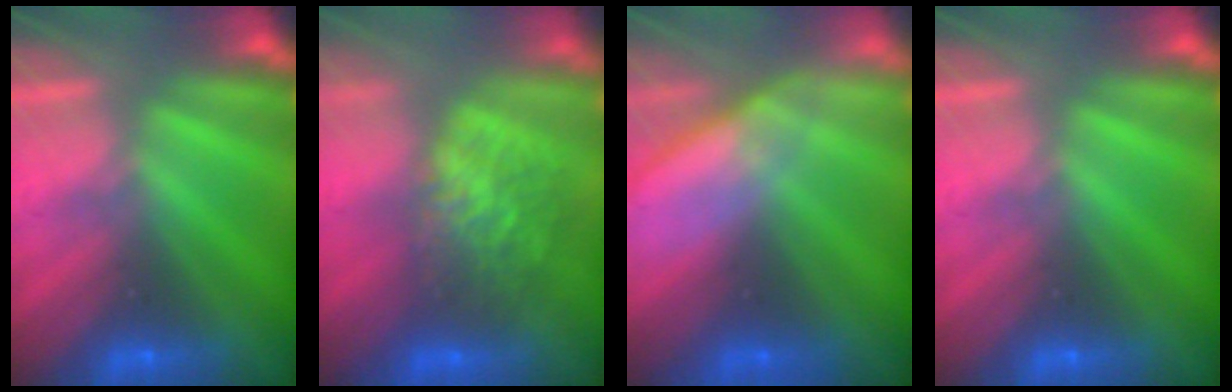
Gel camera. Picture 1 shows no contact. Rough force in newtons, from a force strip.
{"total": 7.6}
{"total": 2.9}
{"total": 0.0}